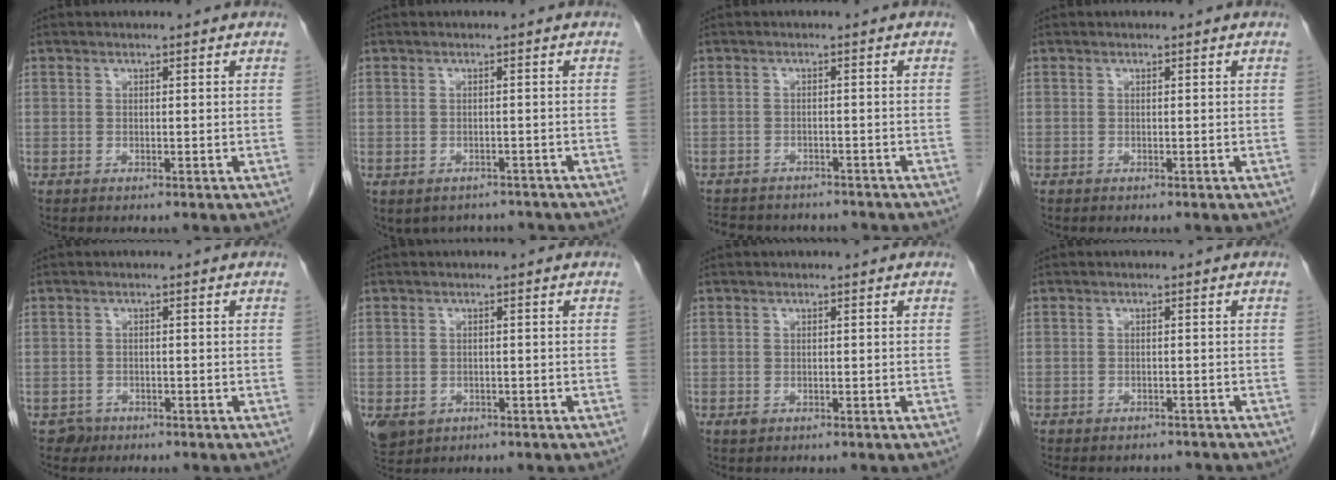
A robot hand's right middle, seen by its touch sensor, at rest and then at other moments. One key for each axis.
{"total": 6.3, "fx": -5.2, "fy": 3.4, "fz": 0.8, "tx": -0.005, "ty": 0.012, "tz": -0.060}
{"total": 10.1, "fx": -9.1, "fy": 3.6, "fz": 2.7, "tx": -0.056, "ty": 0.006, "tz": -0.113}
{"total": 0.0}
{"total": 1.6, "fx": -1.1, "fy": 1.2, "fz": -0.1, "tx": 0.003, "ty": 0.006, "tz": -0.017}
{"total": 6.3, "fx": -2.8, "fy": 5.2, "fz": 2.2, "tx": -0.057, "ty": -0.005, "tz": -0.036}
{"total": 0.6, "fx": -0.3, "fy": 0.5, "fz": 0.3, "tx": -0.007, "ty": 0.000, "tz": -0.001}
{"total": 7.8, "fx": -6.9, "fy": 3.1, "fz": 1.9, "tx": -0.029, "ty": 0.000, "tz": -0.082}